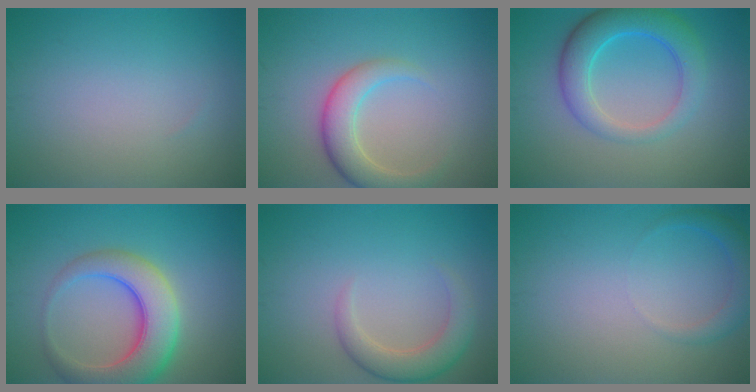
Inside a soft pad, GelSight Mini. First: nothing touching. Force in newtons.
{"total": 4.0, "press": 4.0, "slide": 0.3}
{"total": 5.5, "press": 5.5, "slide": 0.2}
{"total": 7.4, "press": 7.3, "slide": 0.6}
{"total": 3.5, "press": 3.5, "slide": 0.4}
{"total": 2.2, "press": 2.2, "slide": 0.2}